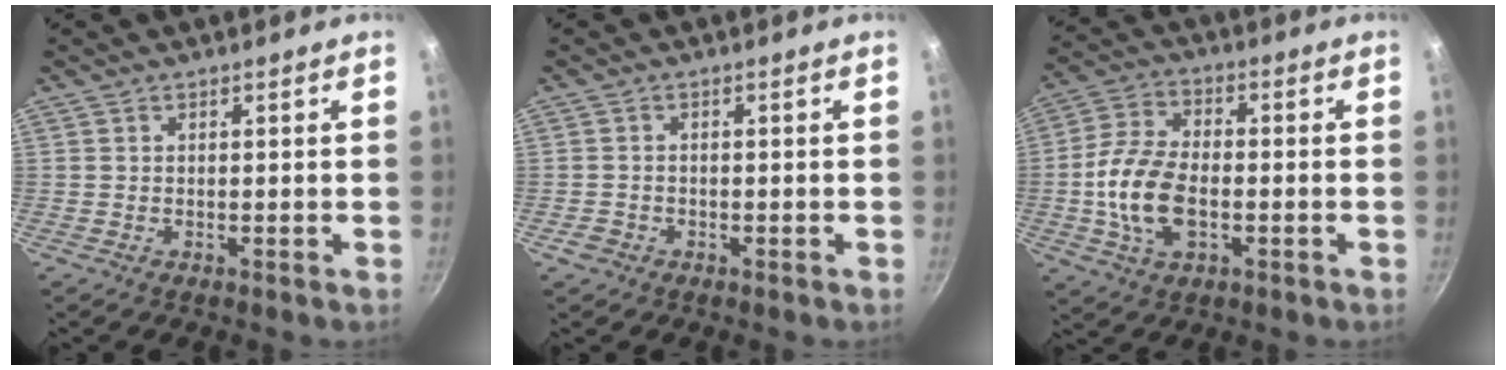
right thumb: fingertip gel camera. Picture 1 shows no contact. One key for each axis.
{"total": 2.0, "fx": -1.1, "fy": 1.5, "fz": 0.6, "tx": -0.011, "ty": 0.010, "tz": -0.017}
{"total": 12.4, "fx": -2.1, "fy": 7.2, "fz": 9.8, "tx": -0.188, "ty": 0.023, "tz": -0.045}